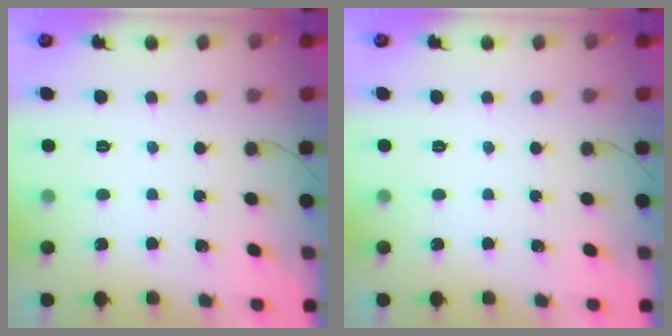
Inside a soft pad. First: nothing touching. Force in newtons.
{"total": 0.0}